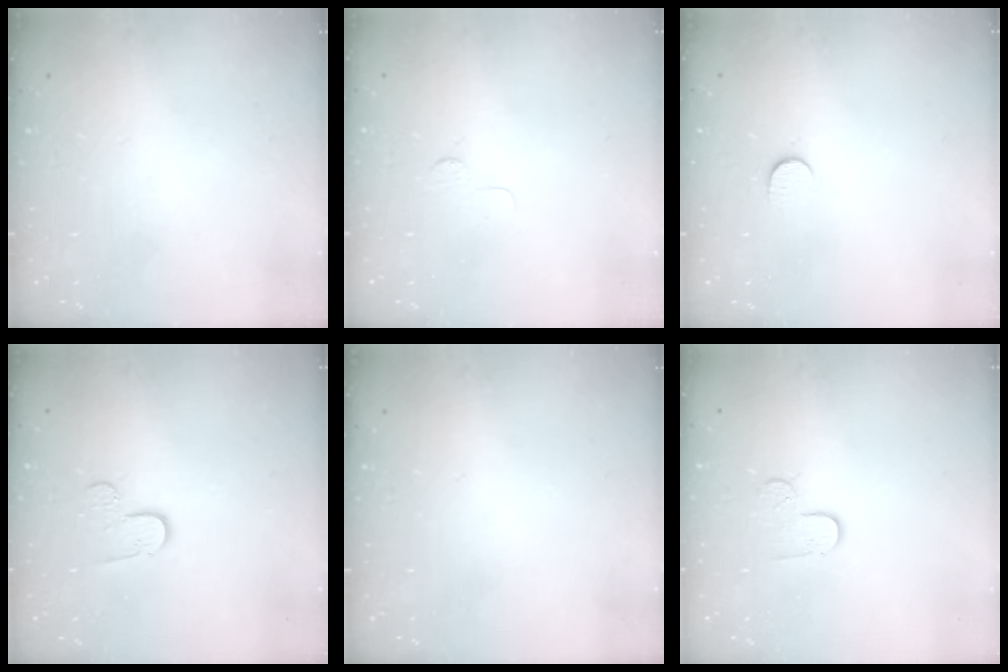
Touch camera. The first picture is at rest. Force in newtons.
{"total": 2.5, "press": 2.5, "slide": 0.2}
{"total": 5.3, "press": 5.2, "slide": 0.5}
{"total": 3.3, "press": 3.3, "slide": 0.3}
{"total": 0.0}
{"total": 4.3, "press": 4.3, "slide": 0.4}